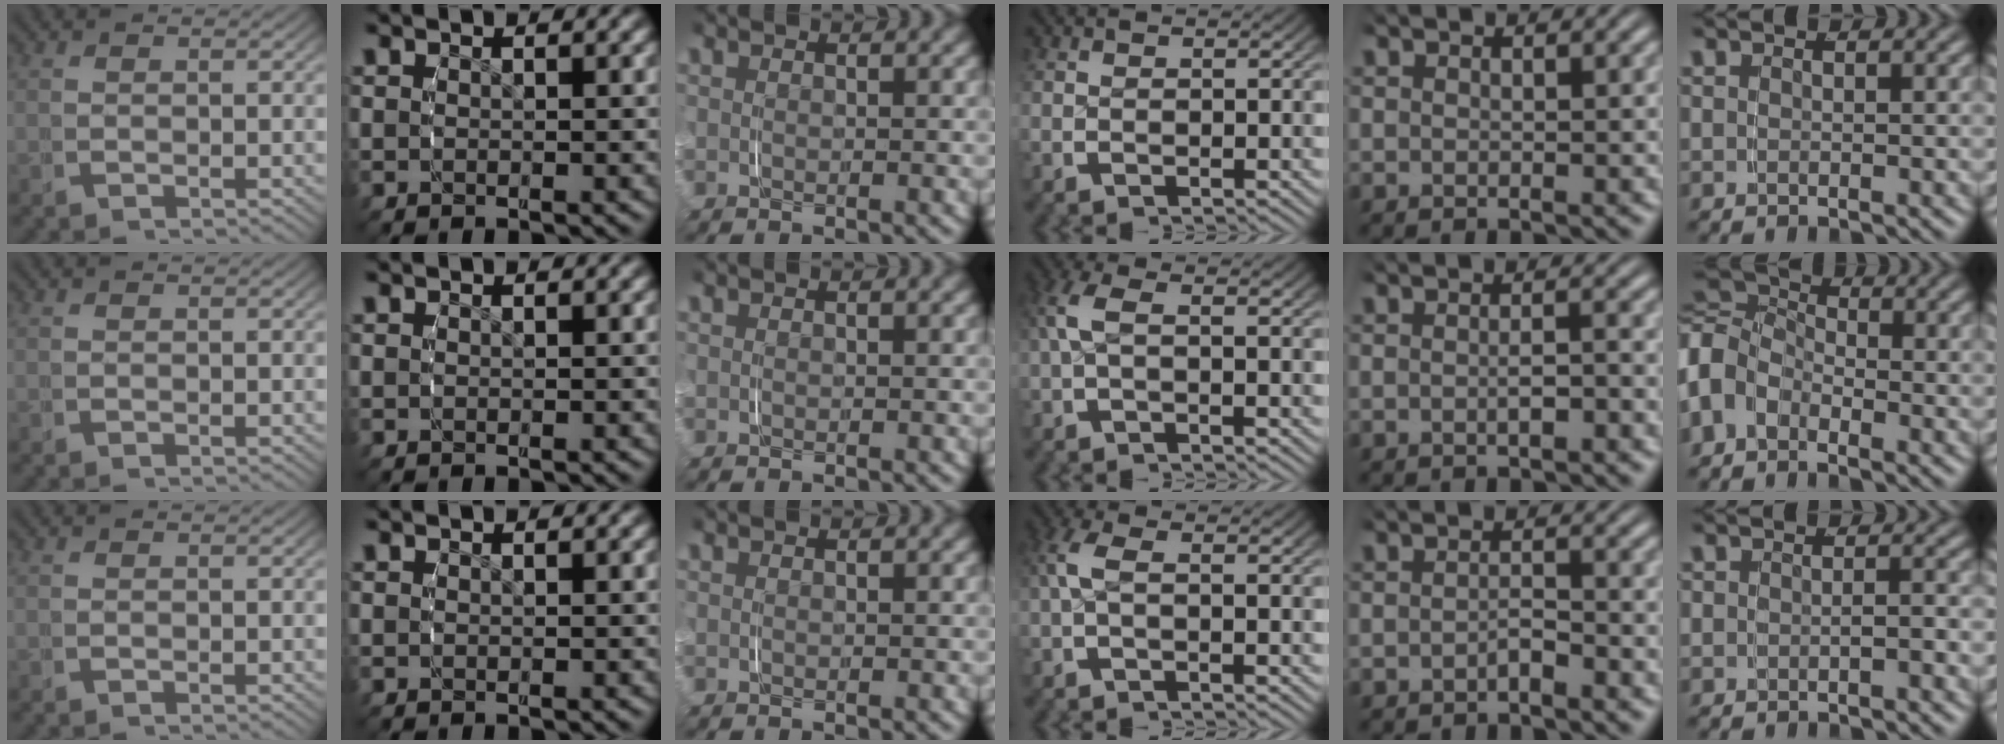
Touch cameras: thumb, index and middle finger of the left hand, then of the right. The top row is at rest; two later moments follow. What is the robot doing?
{"motion": "grasp_and_lifting", "object": "toothpaste"}